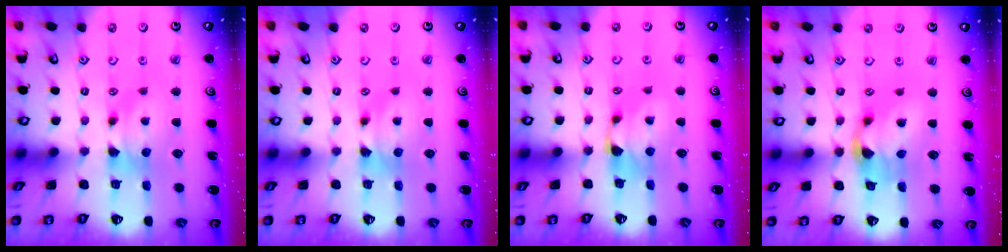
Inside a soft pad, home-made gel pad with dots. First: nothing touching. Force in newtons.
{"total": 0.0}
{"total": 1.2, "press": 0.3, "slide": 1.2}
{"total": 4.7, "press": 4.1, "slide": 2.1}